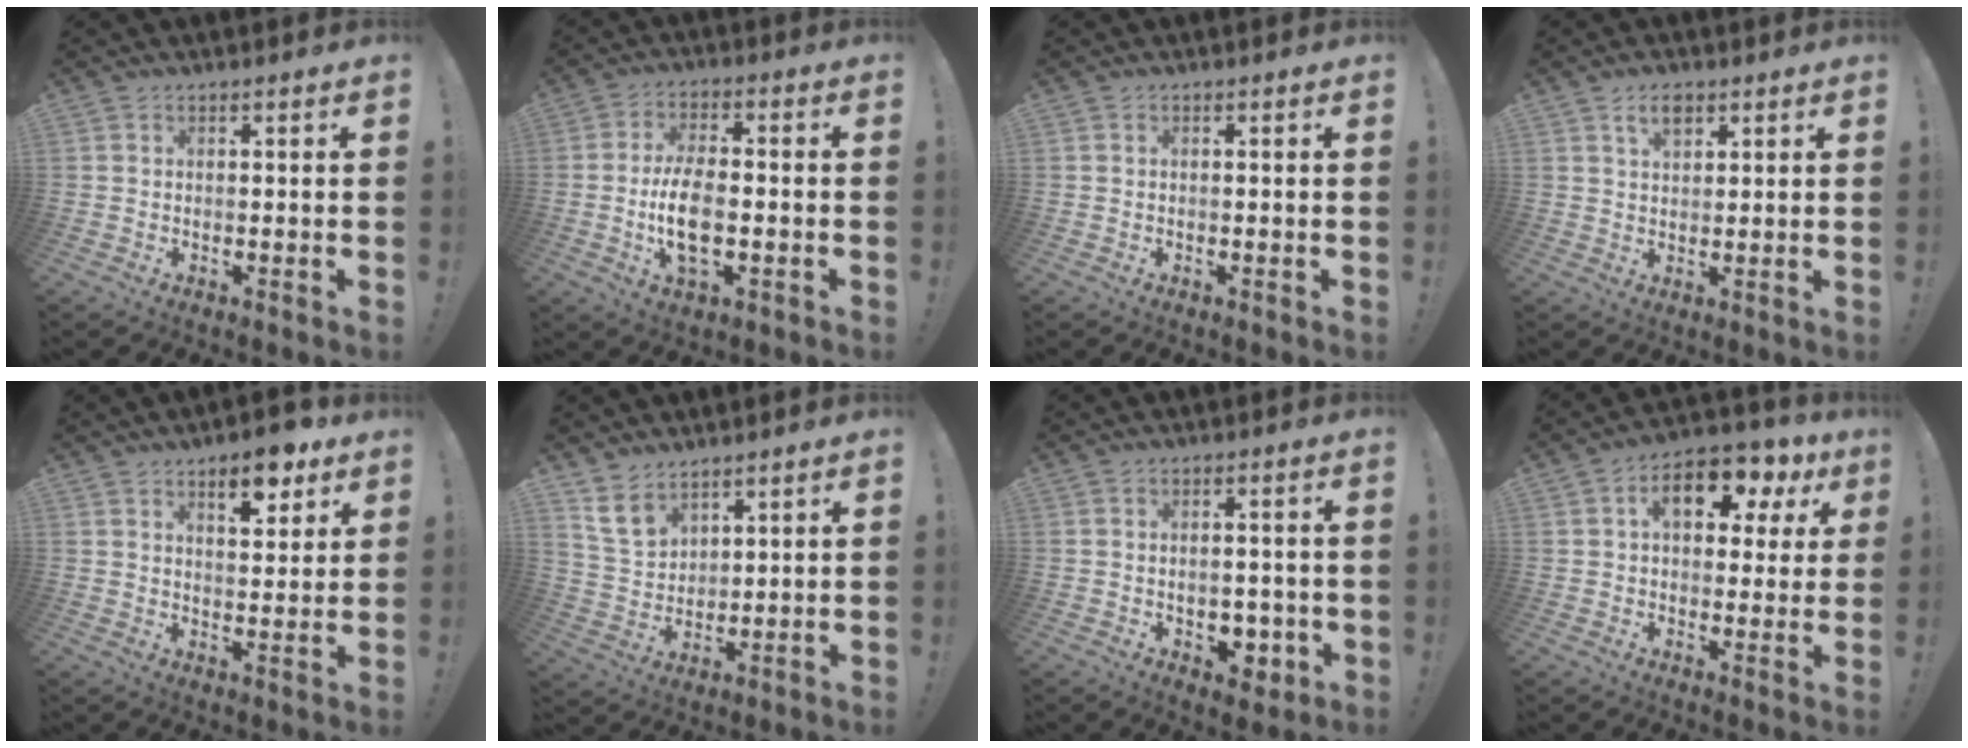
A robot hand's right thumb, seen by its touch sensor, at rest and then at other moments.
{"total": 10.6, "force": [-1.5, 5.3, 9.1], "torque": [-0.171, -0.005, -0.028]}
{"total": 0.0}
{"total": 5.8, "force": [3.4, 3.1, 3.5], "torque": [-0.060, -0.006, 0.061]}
{"total": 9.3, "force": [6.0, 3.8, 5.9], "torque": [-0.064, -0.031, 0.099]}
{"total": 8.7, "force": [6.5, 4.8, 3.3], "torque": [-0.068, -0.034, 0.131]}
{"total": 6.3, "force": [-1.4, 4.4, 4.2], "torque": [-0.034, 0.007, -0.020]}
{"total": 13.0, "force": [5.0, 7.4, 9.5], "torque": [-0.134, -0.013, 0.084]}